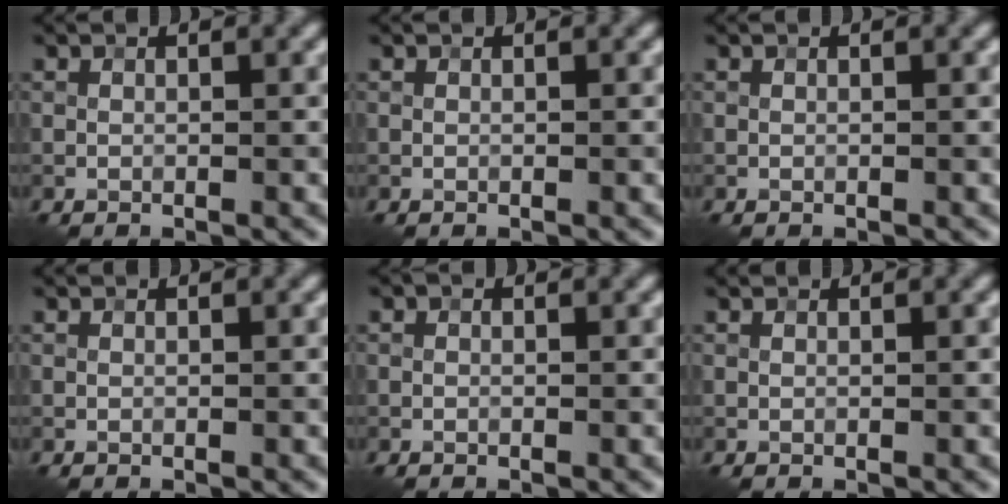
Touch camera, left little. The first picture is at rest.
{"total": 0.0}
{"total": 0.0}
{"total": 0.0}
{"total": 0.0}
{"total": 0.7, "force": [0.7, 0.1, 0.1], "torque": [-0.007, -0.001, 0.006]}